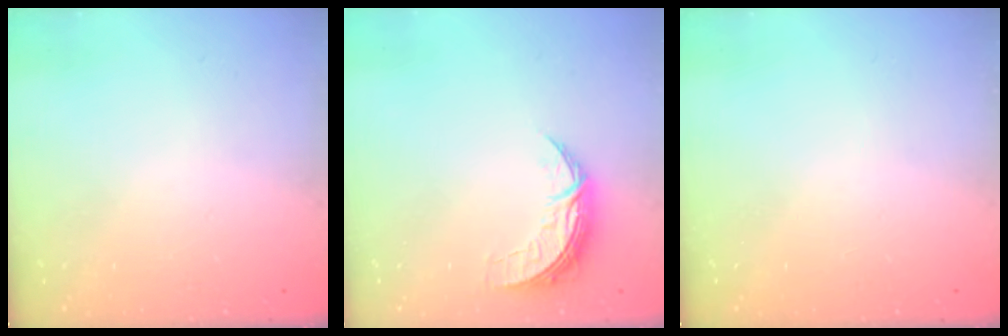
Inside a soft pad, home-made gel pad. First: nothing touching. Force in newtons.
{"total": 7.2, "press": 7.2, "slide": 0.2}
{"total": 0.0}